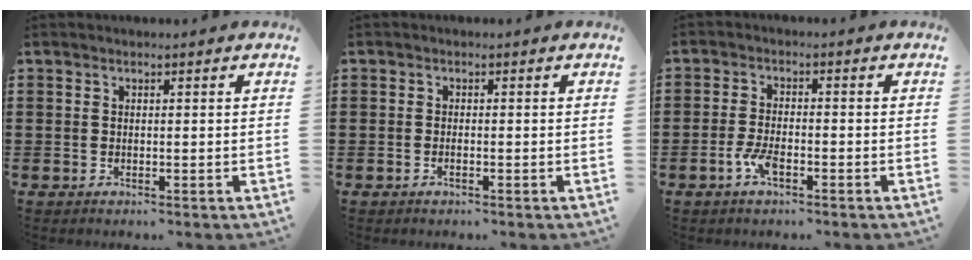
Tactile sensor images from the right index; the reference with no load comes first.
{"total": 0.6, "force": [-0.3, 0.1, 0.5], "torque": [-0.010, -0.004, -0.005]}
{"total": 3.9, "force": [-1.8, 1.3, 3.2], "torque": [-0.076, -0.006, -0.038]}